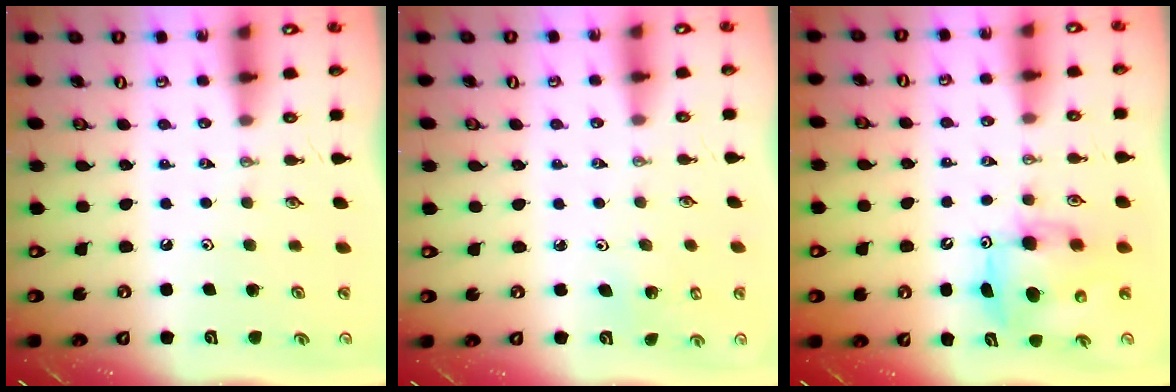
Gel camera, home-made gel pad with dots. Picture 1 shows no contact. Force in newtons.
{"total": 2.3, "press": 2.3, "slide": 0.3}
{"total": 7.8, "press": 7.7, "slide": 0.9}